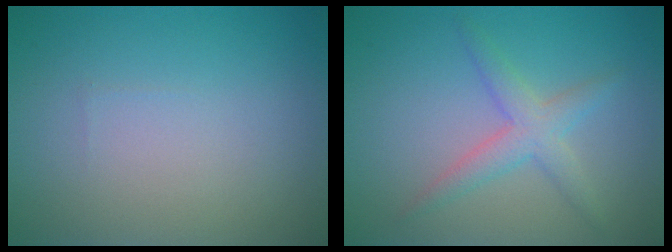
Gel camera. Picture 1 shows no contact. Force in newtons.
{"total": 2.8, "press": 2.8, "slide": 0.2}